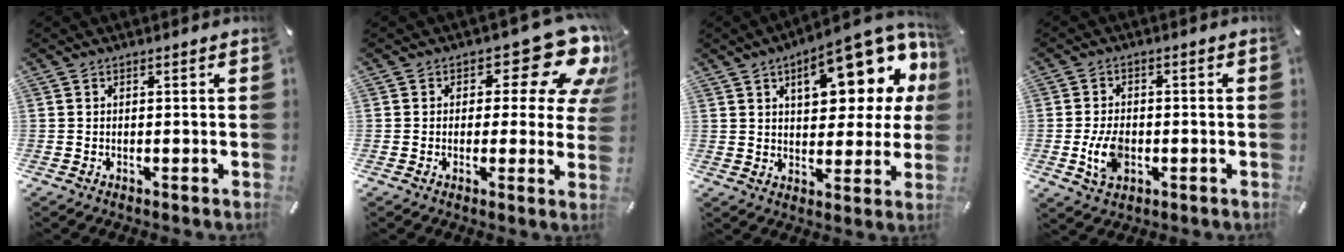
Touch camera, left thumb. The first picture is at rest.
{"total": 12.9, "force": [6.8, 6.2, 9.0], "torque": [-0.105, -0.047, 0.111]}
{"total": 18.8, "force": [8.8, 9.1, 14.0], "torque": [-0.178, -0.047, 0.140]}
{"total": 7.2, "force": [-1.5, 4.9, 5.1], "torque": [-0.102, 0.002, -0.027]}